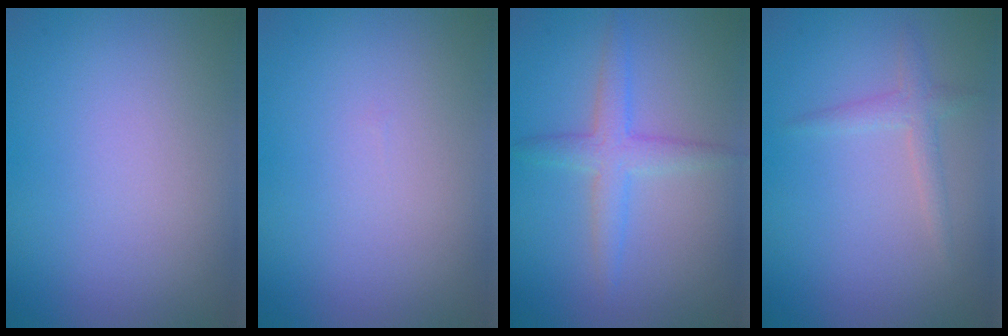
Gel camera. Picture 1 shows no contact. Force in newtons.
{"total": 0.0}
{"total": 2.9, "press": 2.9, "slide": 0.1}
{"total": 1.6, "press": 1.6, "slide": 0.0}